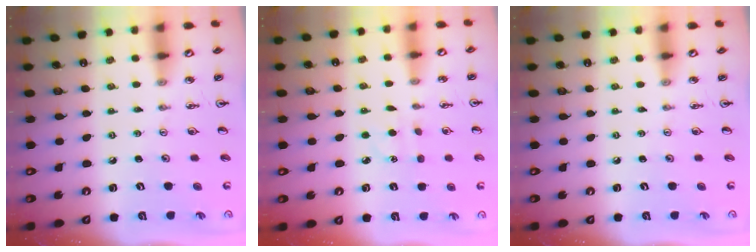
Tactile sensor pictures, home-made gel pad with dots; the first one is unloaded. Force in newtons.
{"total": 2.9, "press": 2.8, "slide": 0.5}
{"total": 0.0}